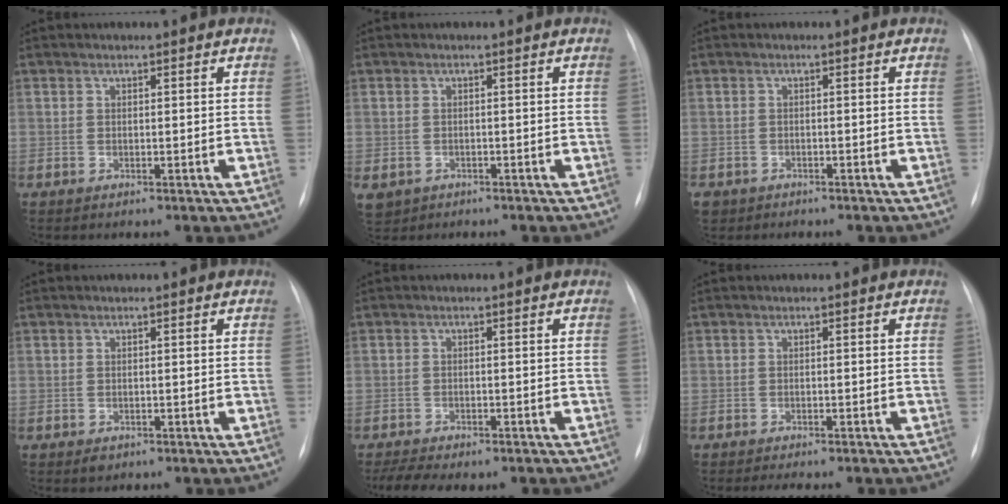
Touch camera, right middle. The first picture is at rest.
{"total": 4.7, "force": [-2.5, 3.8, 1.1], "torque": [-0.024, 0.000, -0.035]}
{"total": 3.2, "force": [-2.4, 2.1, 0.5], "torque": [-0.009, 0.000, -0.037]}
{"total": 1.0, "force": [-0.6, 0.7, 0.5], "torque": [-0.008, 0.000, -0.003]}
{"total": 6.7, "force": [-5.4, 2.2, 3.4], "torque": [-0.054, -0.001, -0.073]}
{"total": 4.4, "force": [-3.7, 1.0, 2.2], "torque": [-0.022, -0.005, -0.044]}